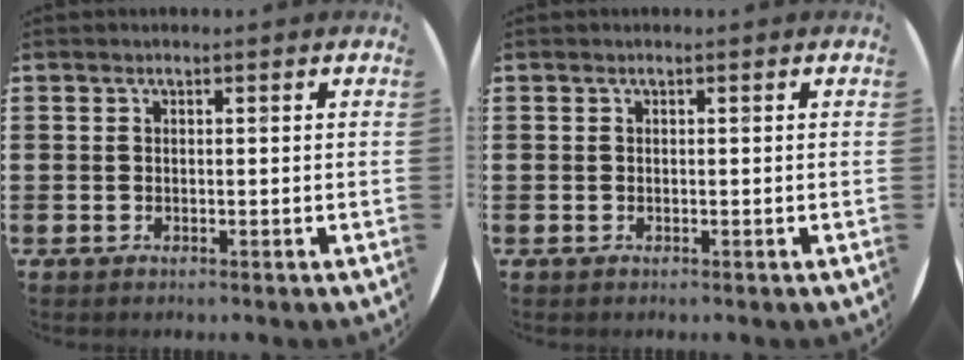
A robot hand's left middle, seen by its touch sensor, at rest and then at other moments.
{"total": 0.0}